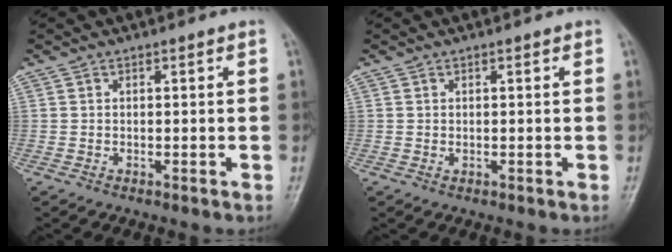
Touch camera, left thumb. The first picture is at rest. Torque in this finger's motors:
{"motor_torque": [-0.12, -0.12, 0.02, -0.01, 0.00]}